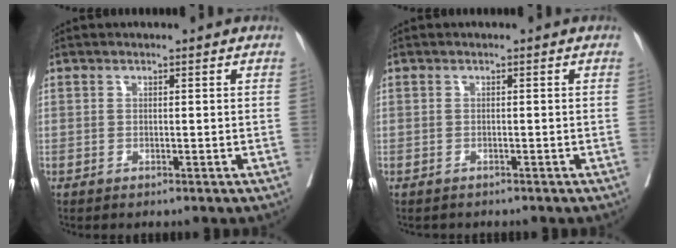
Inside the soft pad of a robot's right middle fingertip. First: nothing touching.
{"total": 0.9, "force": [-0.8, 0.3, 0.3], "torque": [-0.013, -0.002, -0.011]}